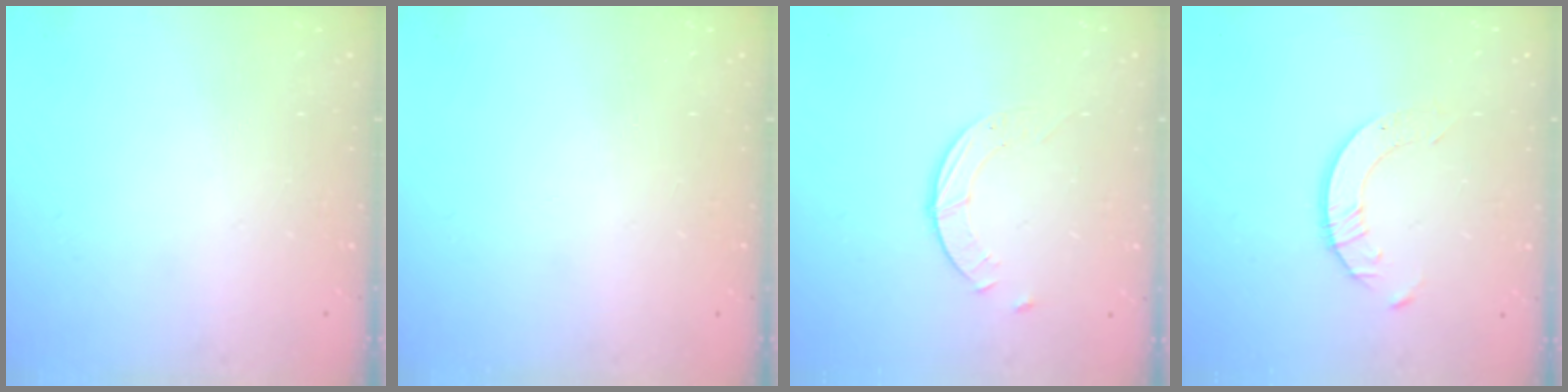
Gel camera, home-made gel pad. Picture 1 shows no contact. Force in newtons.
{"total": 0.0}
{"total": 2.3, "press": 2.3, "slide": 0.3}
{"total": 3.4, "press": 3.4, "slide": 0.3}